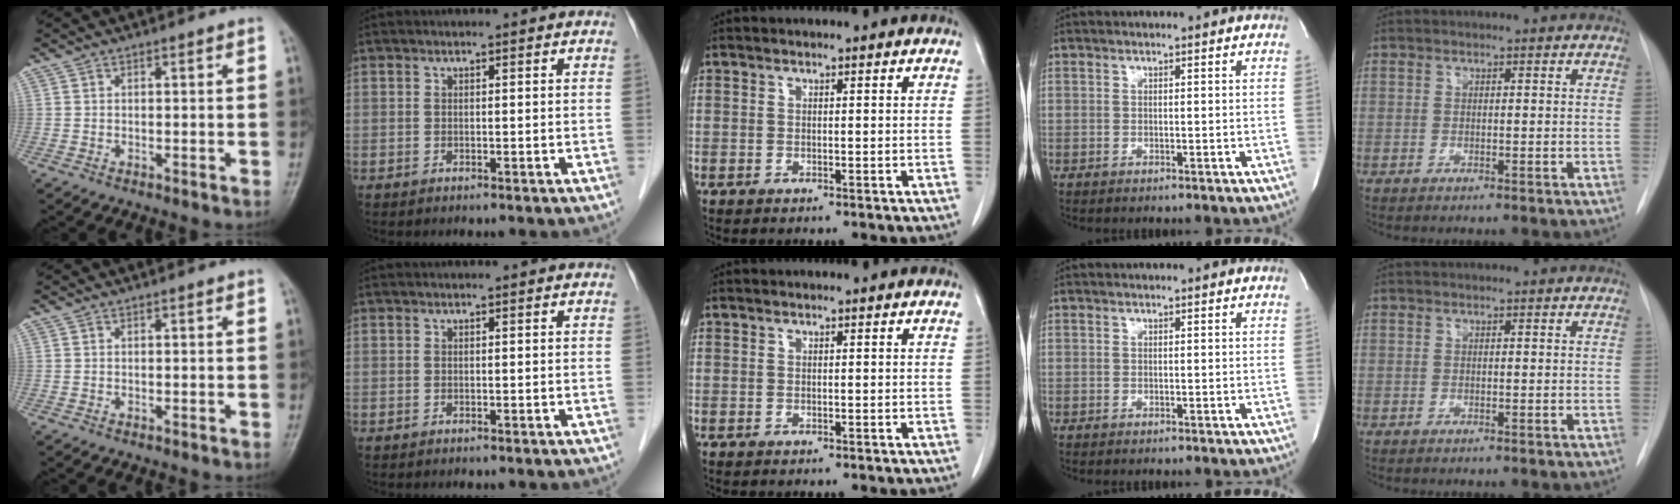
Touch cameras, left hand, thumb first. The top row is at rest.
{}